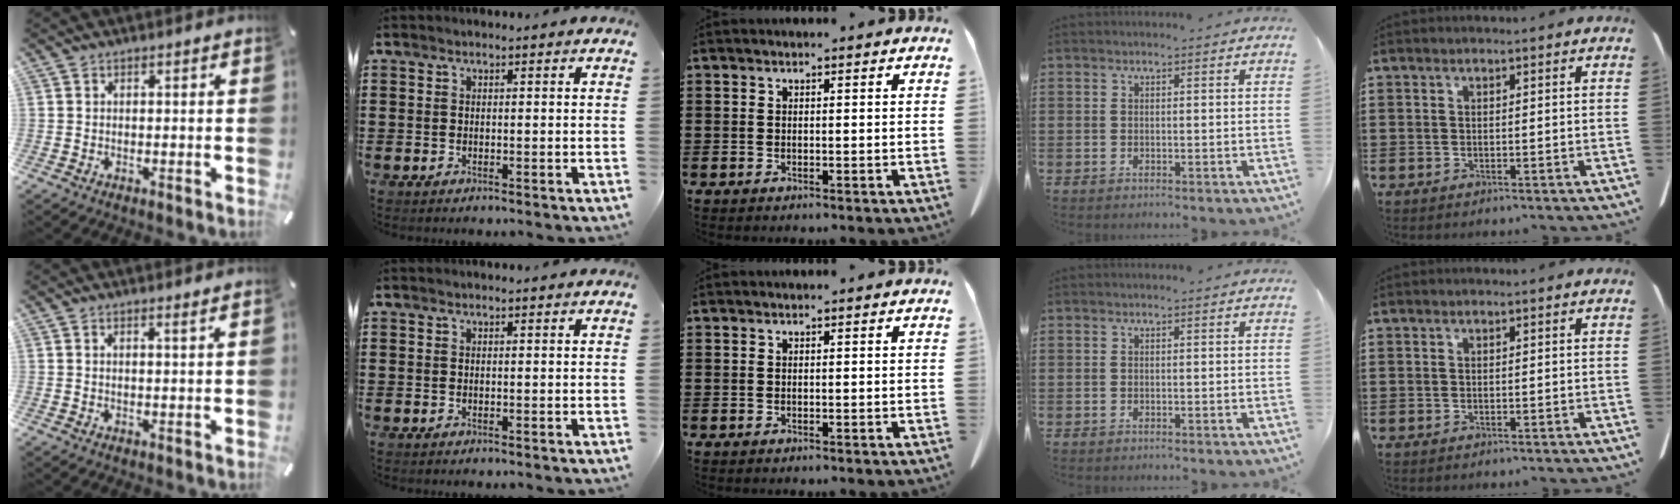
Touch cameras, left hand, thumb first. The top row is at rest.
{"thumb": {"total": 1.2, "force": [0.8, -0.1, 0.8], "torque": [-0.016, -0.002, 0.014]}}